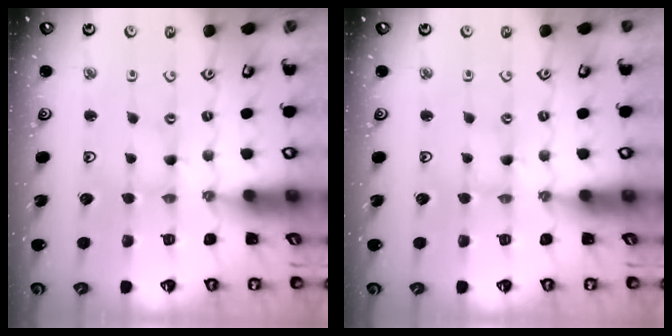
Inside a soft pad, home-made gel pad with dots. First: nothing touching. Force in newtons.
{"total": 1.4, "press": 1.4, "slide": 0.2}